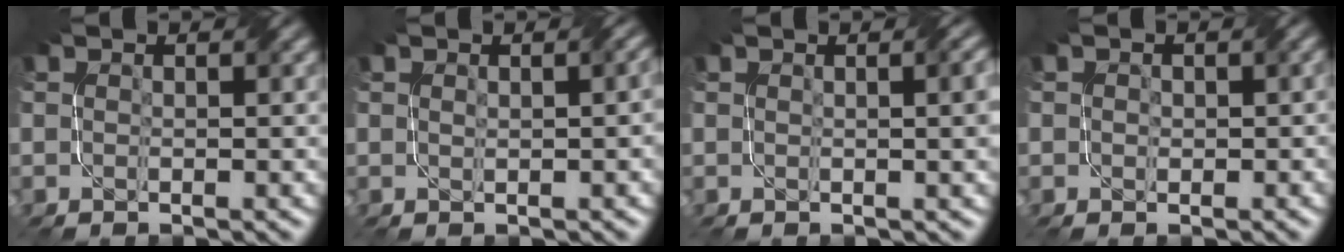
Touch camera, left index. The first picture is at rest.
{"total": 1.7, "force": [0.3, 0.5, 1.6], "torque": [-0.019, 0.006, 0.008]}
{"total": 3.6, "force": [0.6, 1.3, 3.3], "torque": [-0.023, 0.012, 0.004]}
{"total": 0.9, "force": [0.2, 0.7, 0.5], "torque": [-0.008, 0.000, 0.002]}